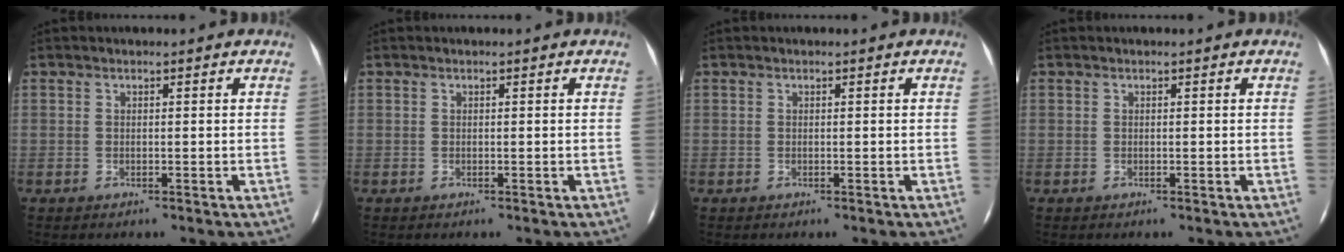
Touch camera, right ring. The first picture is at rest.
{"total": 0.0}
{"total": 0.0}
{"total": 0.0}